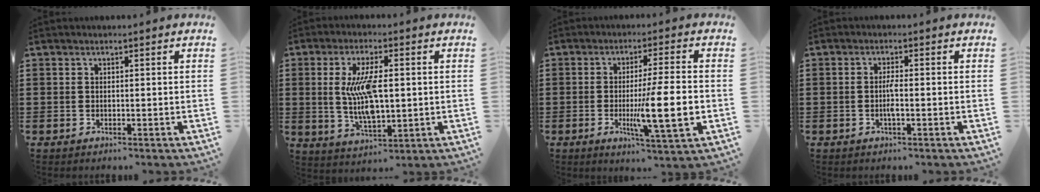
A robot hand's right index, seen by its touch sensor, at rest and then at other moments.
{"total": 9.0, "force": [0.7, 3.4, 8.3], "torque": [-0.169, -0.004, 0.005]}
{"total": 11.0, "force": [-2.0, 1.1, 10.8], "torque": [-0.184, -0.018, -0.035]}
{"total": 2.2, "force": [-0.6, 0.1, 2.1], "torque": [-0.055, -0.007, -0.016]}